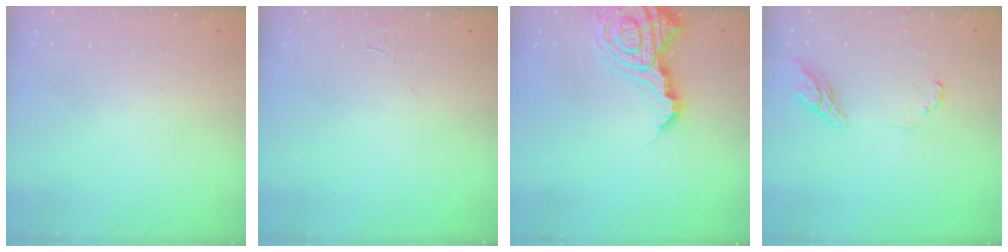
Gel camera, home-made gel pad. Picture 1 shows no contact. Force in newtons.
{"total": 3.0, "press": 3.0, "slide": 0.2}
{"total": 17.6, "press": 17.4, "slide": 1.9}
{"total": 8.9, "press": 8.9, "slide": 0.9}